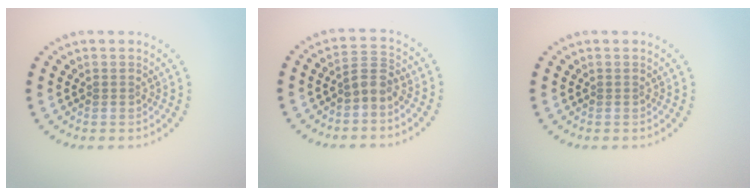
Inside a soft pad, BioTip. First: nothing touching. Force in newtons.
{"total": 2.0, "press": 1.6, "slide": 1.1}
{"total": 0.0}